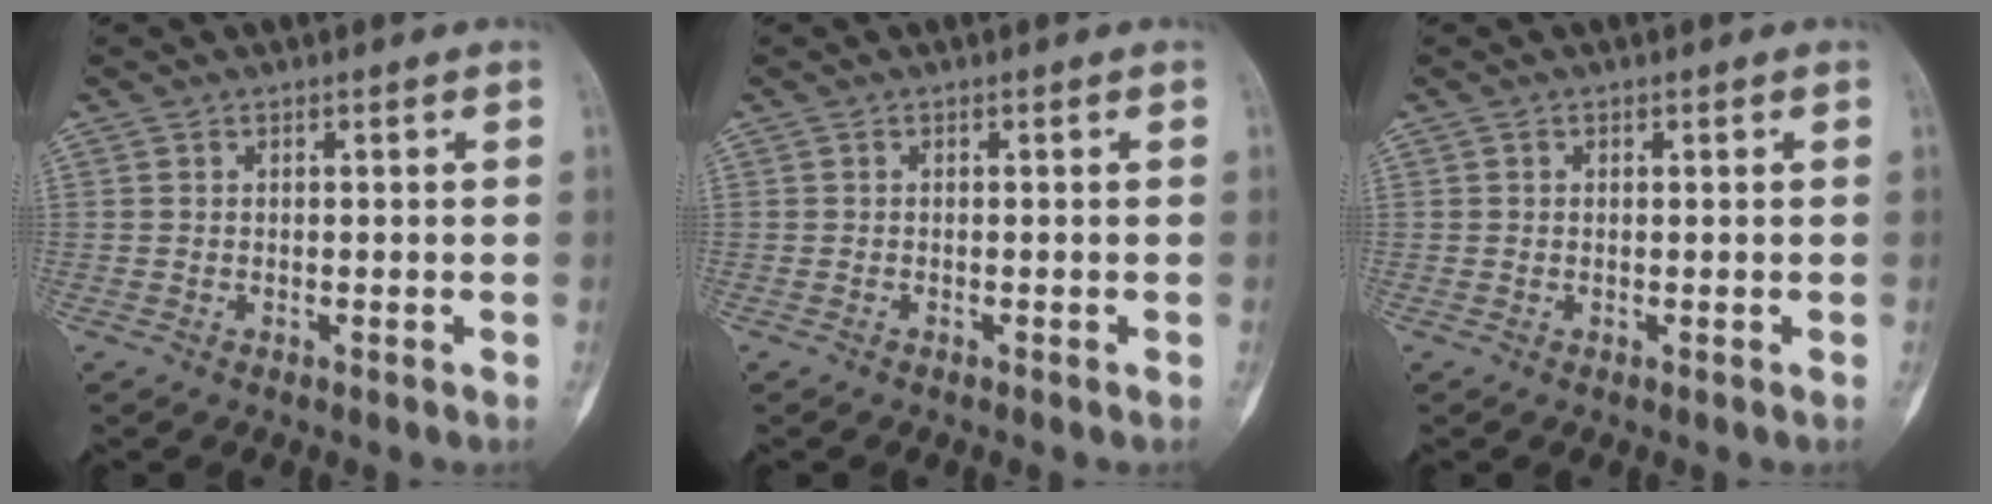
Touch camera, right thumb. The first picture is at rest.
{"total": 0.0}
{"total": 0.0}